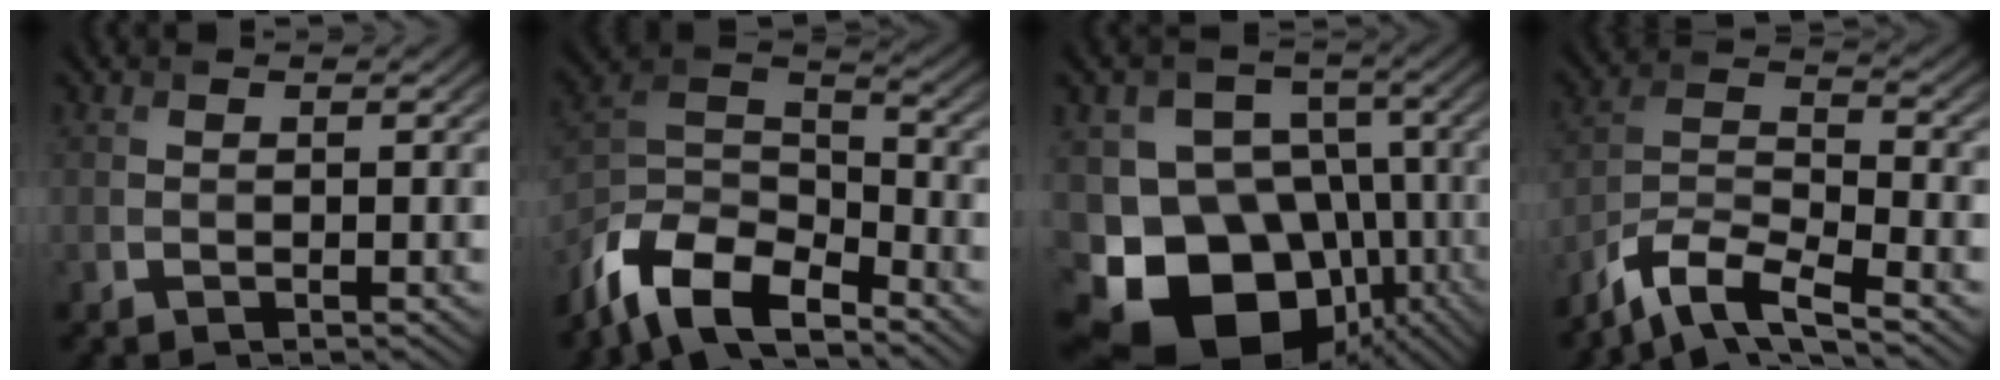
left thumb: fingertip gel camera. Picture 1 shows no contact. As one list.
[{"total": 11.6, "force": [-8.6, 4.5, 6.3], "torque": [-0.136, -0.012, -0.176]}, {"total": 19.3, "force": [-7.8, 15.1, 9.1], "torque": [-0.171, -0.036, -0.107]}, {"total": 8.4, "force": [-6.7, 2.0, 4.8], "torque": [-0.099, -0.004, -0.140]}]